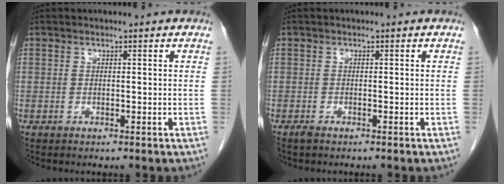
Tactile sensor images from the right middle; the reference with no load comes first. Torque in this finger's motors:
{"motor_torque": [0.17, -0.06, 0.02, 0.01]}